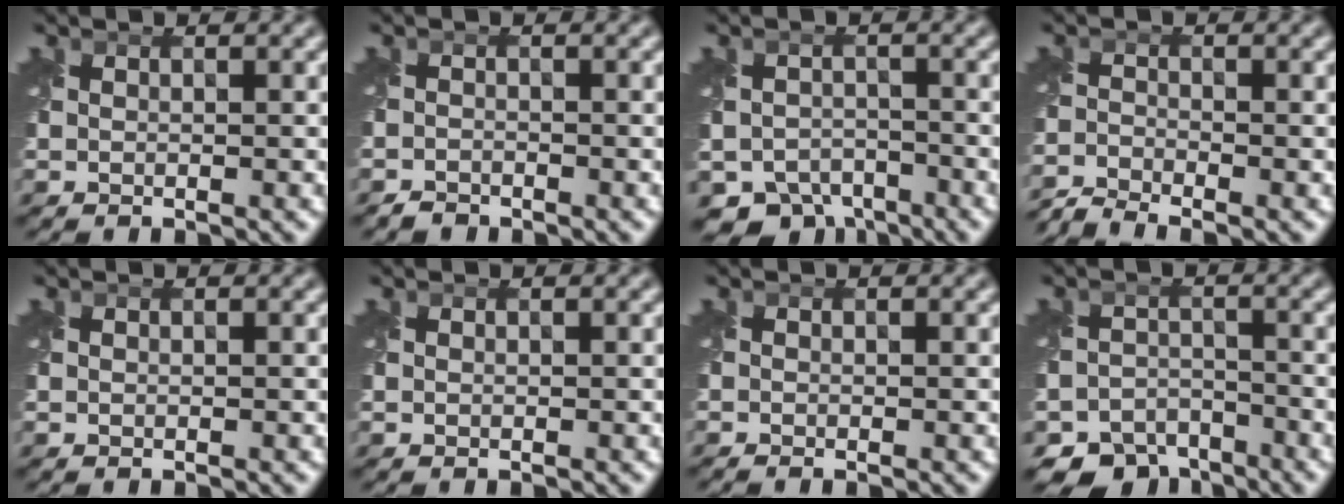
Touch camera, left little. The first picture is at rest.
{"total": 1.1, "force": [-1.1, 0.3, -0.1], "torque": [0.002, -0.003, -0.024]}
{"total": 5.6, "force": [-4.4, 3.2, 1.3], "torque": [-0.011, -0.017, -0.073]}
{"total": 3.1, "force": [-3.0, 0.2, 0.7], "torque": [-0.016, -0.008, -0.073]}
{"total": 0.0}
{"total": 0.0}
{"total": 0.6, "force": [-0.6, 0.0, 0.2], "torque": [-0.002, -0.008, -0.013]}
{"total": 5.6, "force": [-4.9, 2.8, 0.6], "torque": [-0.001, -0.016, -0.078]}